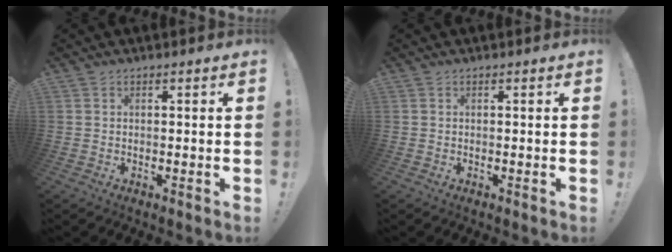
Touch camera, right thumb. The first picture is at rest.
{"total": 0.0}